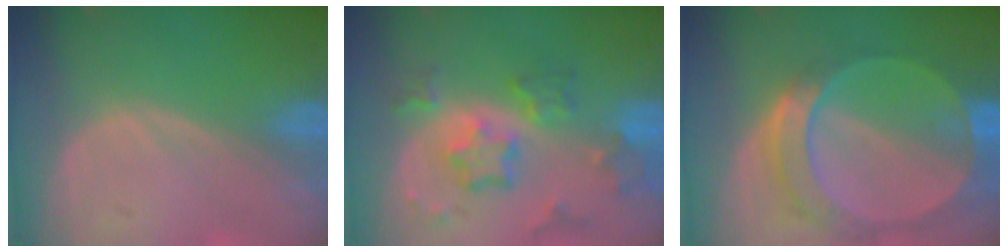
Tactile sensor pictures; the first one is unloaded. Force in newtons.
{"total": 8.3, "press": 7.3, "slide": 3.9}
{"total": 9.2, "press": 8.1, "slide": 4.5}